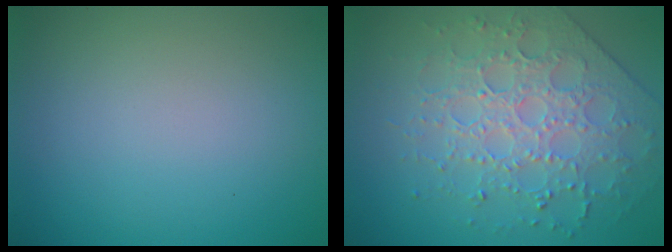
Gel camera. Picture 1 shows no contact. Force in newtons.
{"total": 4.5, "press": 4.3, "slide": 1.0}